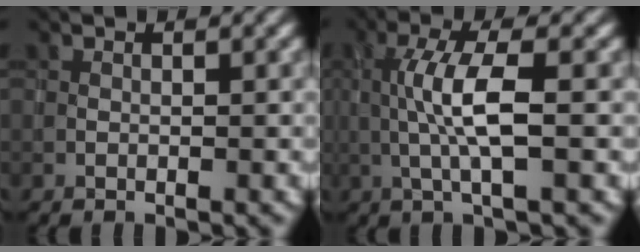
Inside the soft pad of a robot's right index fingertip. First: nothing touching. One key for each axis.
{"total": 4.6, "fx": 0.0, "fy": 0.7, "fz": 4.5, "tx": -0.094, "ty": 0.006, "tz": -0.003}